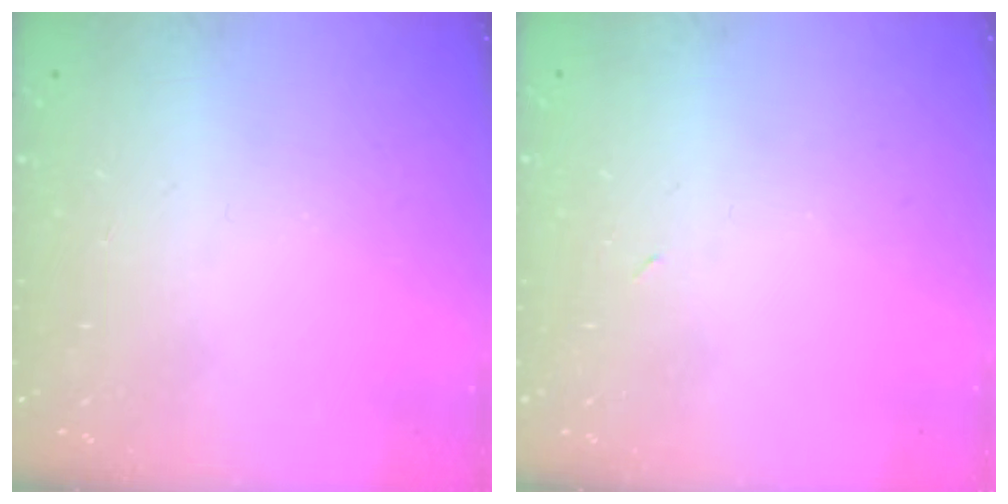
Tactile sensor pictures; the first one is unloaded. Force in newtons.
{"total": 2.9, "press": 2.9, "slide": 0.7}